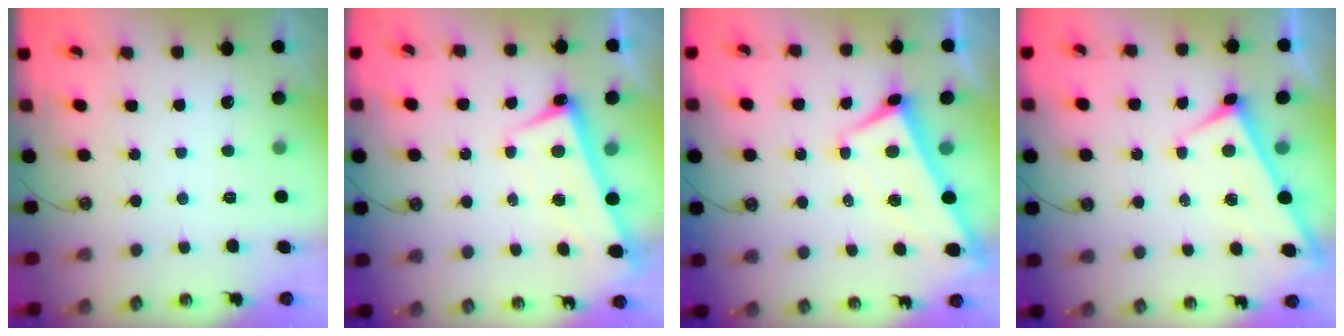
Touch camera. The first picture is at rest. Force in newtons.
{"total": 2.6, "press": 2.4, "slide": 0.8}
{"total": 3.6, "press": 3.6, "slide": 0.6}
{"total": 1.7, "press": 1.7, "slide": 0.1}